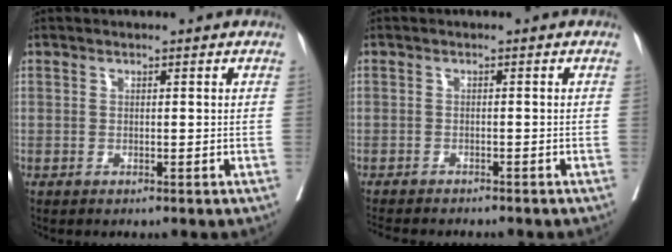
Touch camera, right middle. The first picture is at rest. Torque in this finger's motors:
{"motor_torque": [0.98, -1.16, 0.09, 0.07]}